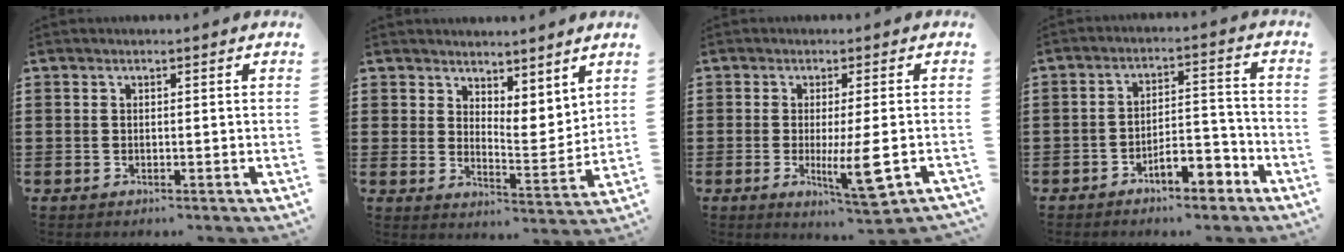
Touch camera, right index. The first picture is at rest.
{"total": 4.9, "force": [4.6, 1.7, 0.4], "torque": [-0.018, -0.025, 0.087]}
{"total": 7.7, "force": [-2.2, 0.5, 7.4], "torque": [-0.140, -0.028, -0.037]}
{"total": 6.3, "force": [-4.6, 1.9, 3.8], "torque": [-0.063, 0.012, -0.085]}